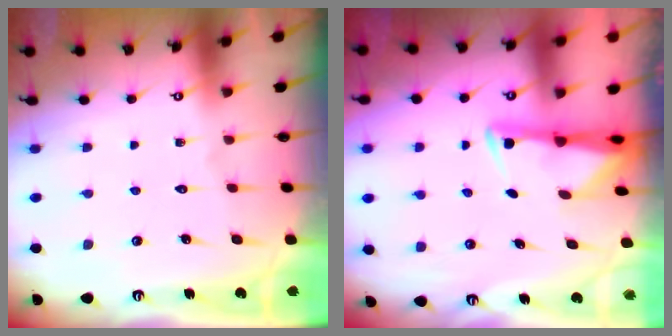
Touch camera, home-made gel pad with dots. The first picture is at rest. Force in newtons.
{"total": 3.1, "press": 3.1, "slide": 0.5}